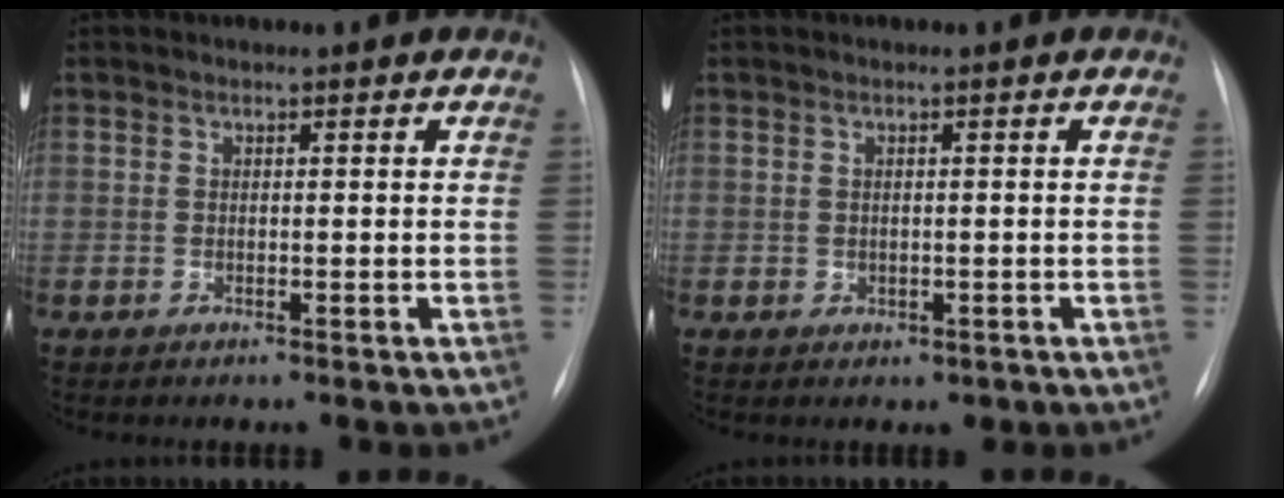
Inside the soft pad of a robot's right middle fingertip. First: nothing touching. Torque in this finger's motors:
{"motor_torque": [-0.01, 0.07, 0.05, 0.02]}